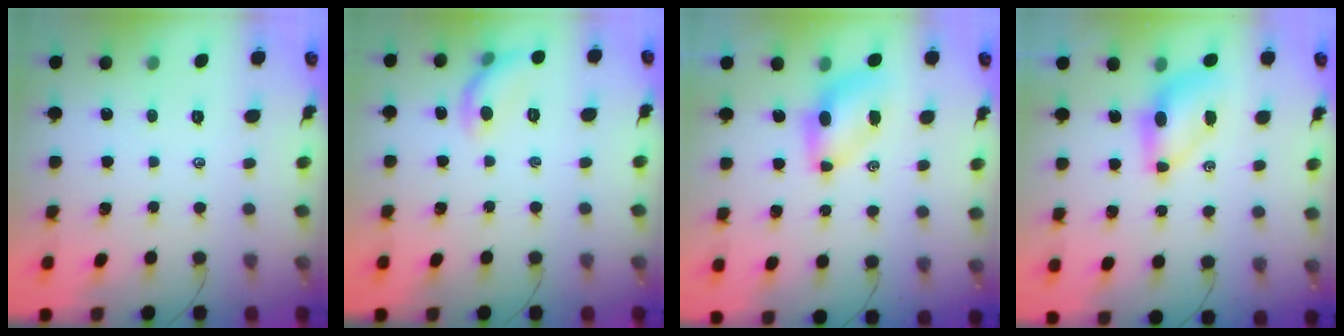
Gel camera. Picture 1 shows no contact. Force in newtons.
{"total": 8.5, "press": 8.5, "slide": 1.0}
{"total": 7.1, "press": 7.0, "slide": 0.9}
{"total": 6.9, "press": 6.8, "slide": 0.8}